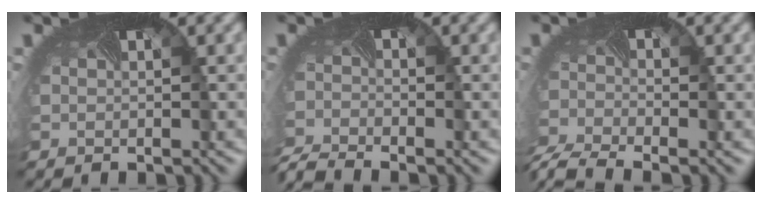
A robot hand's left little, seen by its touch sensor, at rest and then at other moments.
{"total": 3.6, "force": [-3.5, 0.2, 0.8], "torque": [-0.023, -0.025, -0.074]}
{"total": 5.4, "force": [-4.6, 1.5, 2.4], "torque": [-0.063, -0.040, -0.079]}